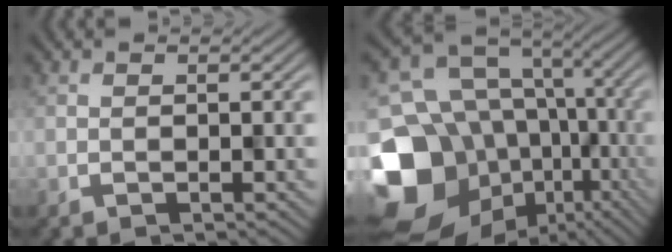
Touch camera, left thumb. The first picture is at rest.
{"total": 17.7, "force": [-3.5, 14.2, 10.1], "torque": [-0.249, -0.027, -0.016]}